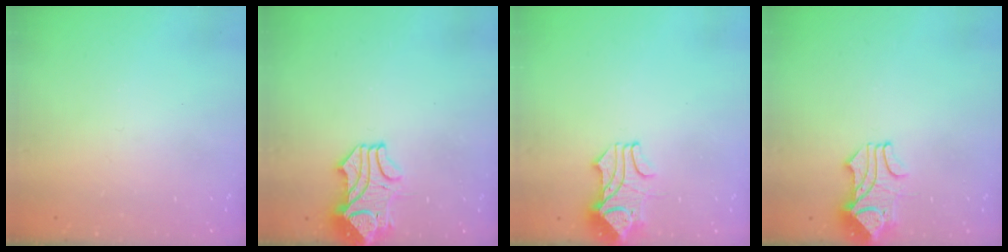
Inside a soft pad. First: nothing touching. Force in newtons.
{"total": 1.6, "press": 1.3, "slide": 0.9}
{"total": 1.6, "press": 1.2, "slide": 1.0}
{"total": 1.6, "press": 1.3, "slide": 1.0}